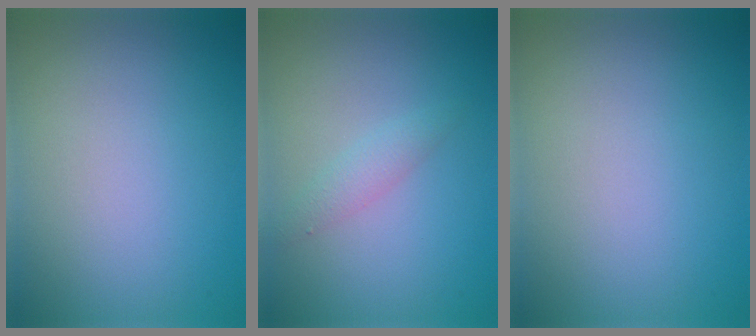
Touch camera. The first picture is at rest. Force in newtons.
{"total": 1.5, "press": 1.5, "slide": 0.0}
{"total": 0.0}